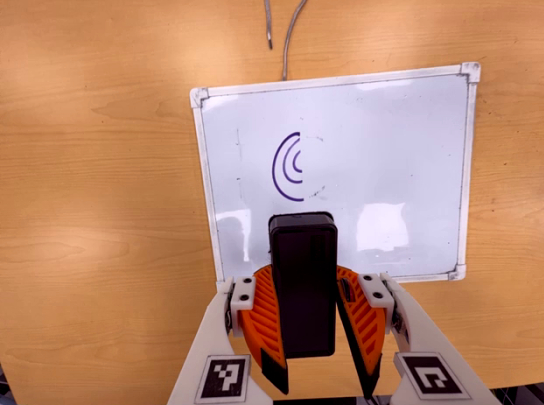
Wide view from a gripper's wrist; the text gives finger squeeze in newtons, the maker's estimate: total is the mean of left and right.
{"total": 9.8, "left": 10.0, "right": 9.6}